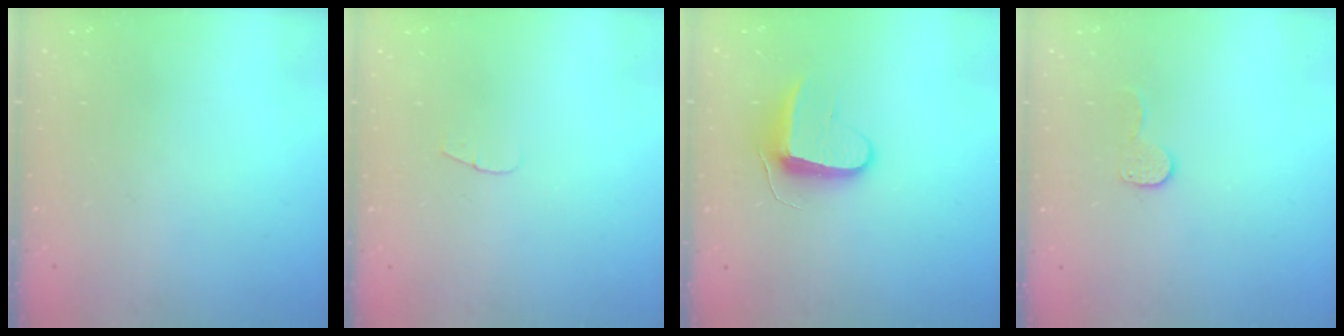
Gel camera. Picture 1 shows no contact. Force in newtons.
{"total": 3.8, "press": 3.8, "slide": 0.4}
{"total": 8.6, "press": 8.6, "slide": 0.5}
{"total": 6.0, "press": 5.9, "slide": 0.5}